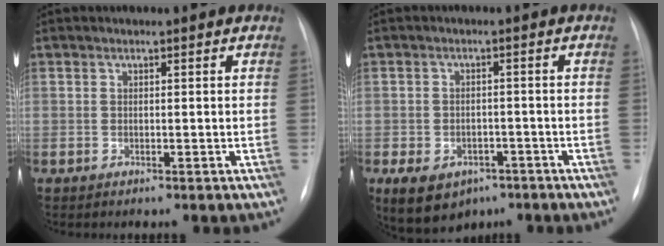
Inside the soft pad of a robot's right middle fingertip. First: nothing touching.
{"total": 10.0, "force": [-5.3, 7.1, 4.6], "torque": [-0.095, 0.007, -0.068]}